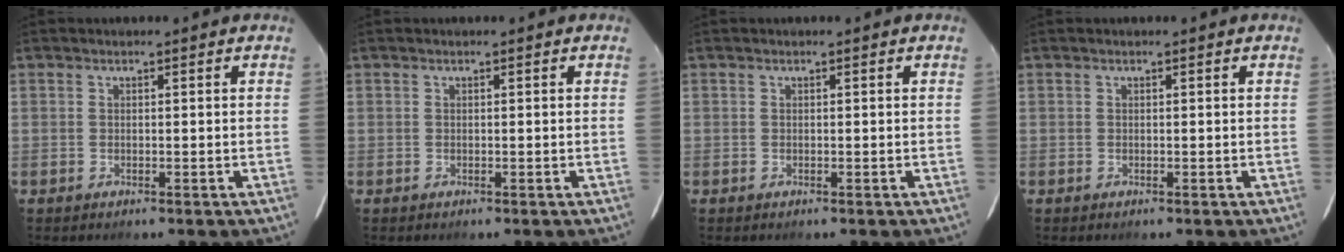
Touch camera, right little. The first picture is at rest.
{"total": 0.0}
{"total": 0.0}
{"total": 0.0}